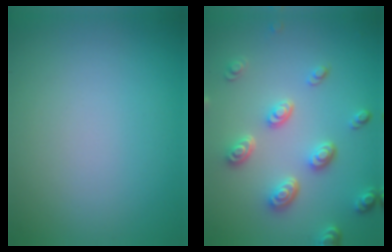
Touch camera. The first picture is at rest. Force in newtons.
{"total": 4.5, "press": 3.6, "slide": 2.8}